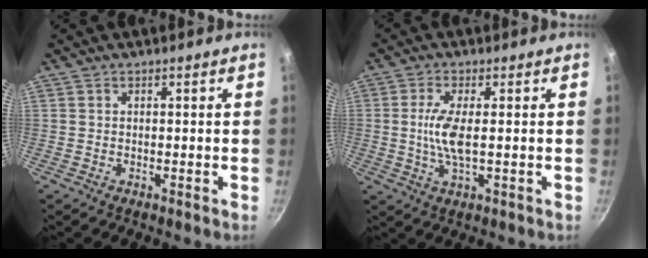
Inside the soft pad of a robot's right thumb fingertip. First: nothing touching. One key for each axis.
{"total": 6.4, "fx": 0.2, "fy": 1.9, "fz": 6.1, "tx": -0.137, "ty": -0.002, "tz": 0.004}